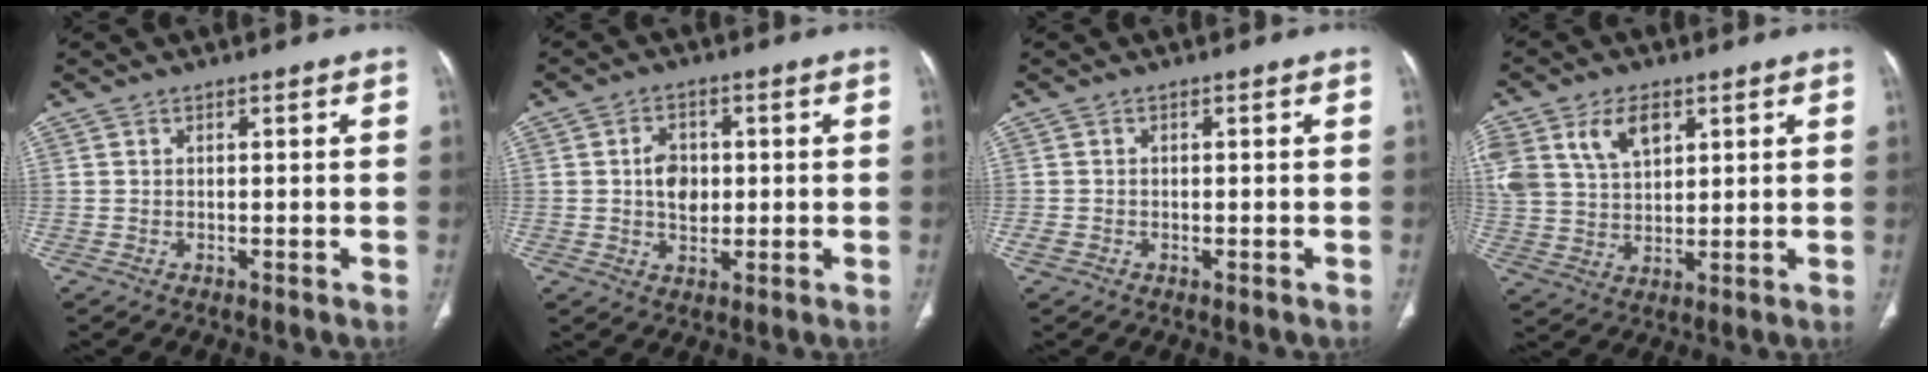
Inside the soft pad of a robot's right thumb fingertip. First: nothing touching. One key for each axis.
{"total": 5.8, "fx": 0.5, "fy": 4.2, "fz": 4.0, "tx": -0.048, "ty": -0.001, "tz": 0.008}
{"total": 1.2, "fx": -0.4, "fy": 0.9, "fz": 0.6, "tx": -0.015, "ty": 0.003, "tz": -0.008}
{"total": 12.9, "fx": 5.8, "fy": 8.4, "fz": 8.0, "tx": -0.157, "ty": -0.009, "tz": 0.119}